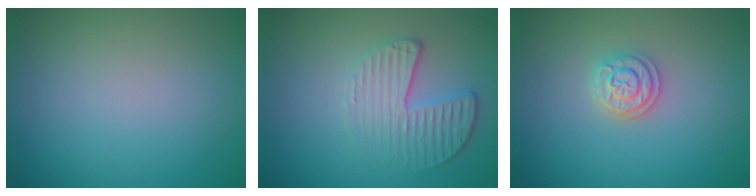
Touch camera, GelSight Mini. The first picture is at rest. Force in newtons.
{"total": 3.3, "press": 3.0, "slide": 1.5}
{"total": 2.4, "press": 2.1, "slide": 1.1}